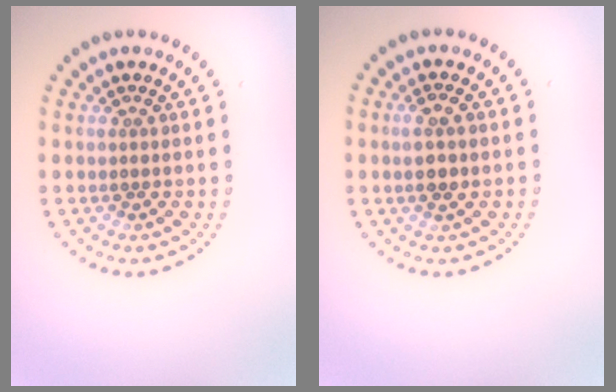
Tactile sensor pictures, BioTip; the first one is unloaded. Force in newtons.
{"total": 2.1, "press": 2.0, "slide": 0.6}